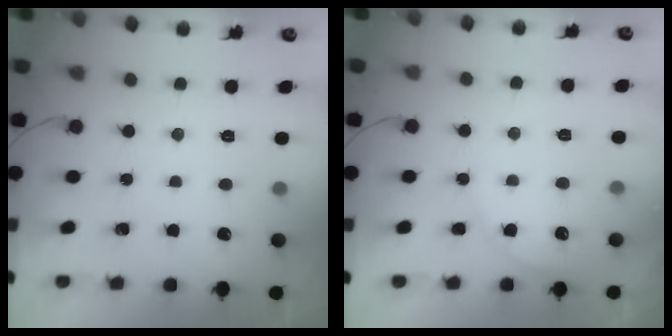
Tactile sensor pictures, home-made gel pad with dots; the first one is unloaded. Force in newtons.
{"total": 4.8, "press": 4.8, "slide": 0.5}